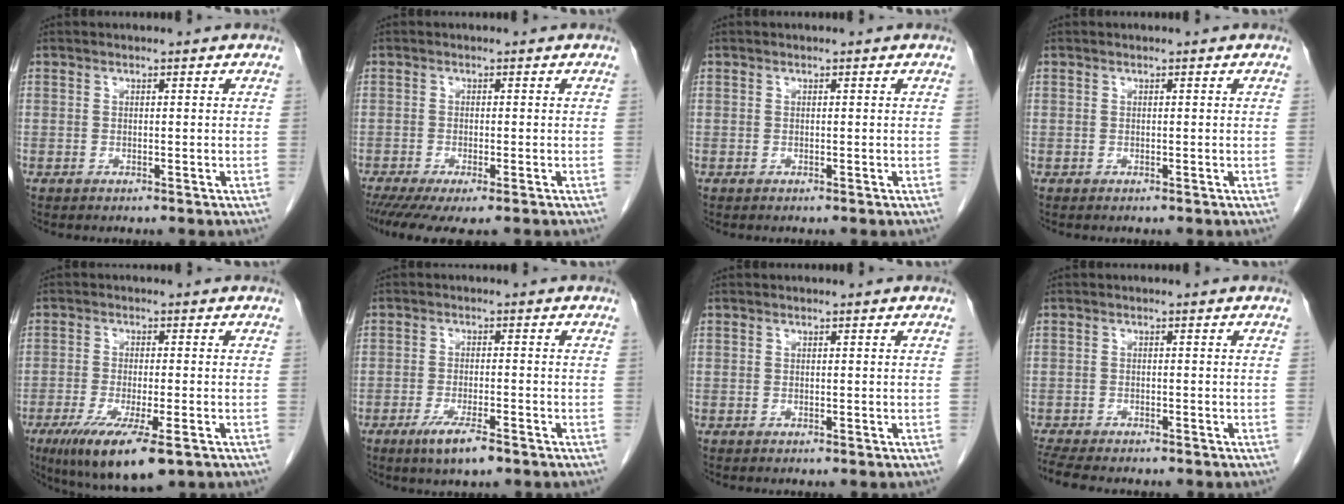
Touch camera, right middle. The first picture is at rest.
{"total": 7.1, "force": [-5.4, 1.3, 4.4], "torque": [-0.062, -0.015, -0.086]}
{"total": 0.0}
{"total": 0.0}
{"total": 10.9, "force": [-6.3, 2.1, 8.7], "torque": [-0.149, -0.029, -0.099]}
{"total": 5.1, "force": [-3.2, 0.7, 3.9], "torque": [-0.076, -0.009, -0.052]}
{"total": 0.0}
{"total": 7.1, "force": [-6.1, 1.6, 3.2], "torque": [-0.054, -0.009, -0.097]}